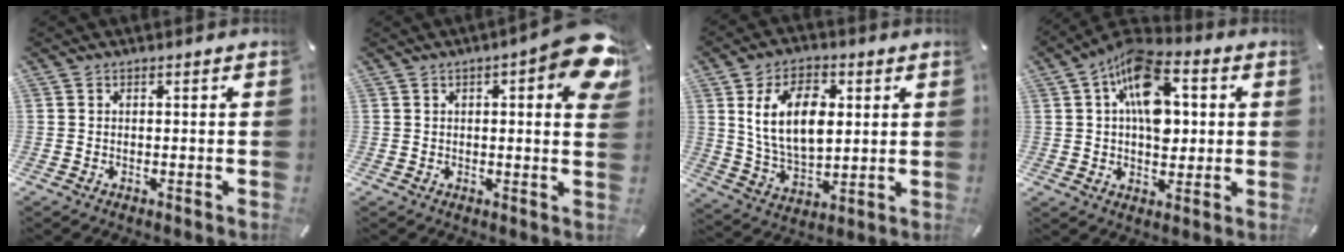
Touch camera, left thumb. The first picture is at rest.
{"total": 10.8, "force": [4.3, 2.9, 9.4], "torque": [-0.110, -0.030, 0.070]}
{"total": 13.9, "force": [3.8, 8.9, 10.0], "torque": [-0.204, 0.001, 0.066]}
{"total": 15.5, "force": [3.2, 9.6, 11.7], "torque": [-0.197, -0.008, 0.056]}